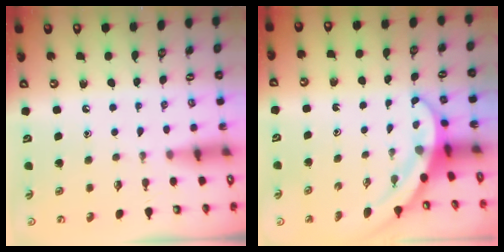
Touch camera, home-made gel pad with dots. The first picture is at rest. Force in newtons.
{"total": 3.7, "press": 3.7, "slide": 0.1}